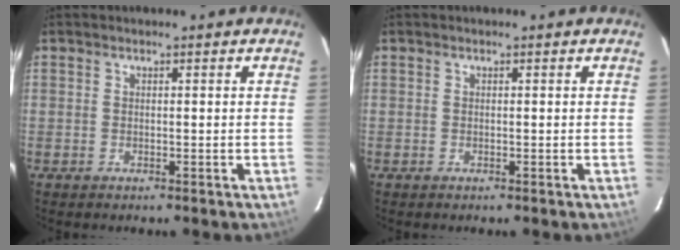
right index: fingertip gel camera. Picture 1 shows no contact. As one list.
[{"total": 0.0}]